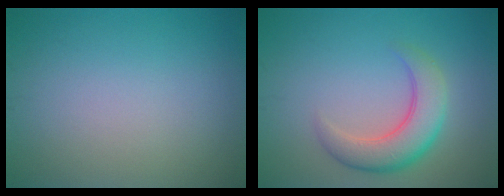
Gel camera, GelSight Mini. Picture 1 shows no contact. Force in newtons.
{"total": 4.9, "press": 4.9, "slide": 0.2}